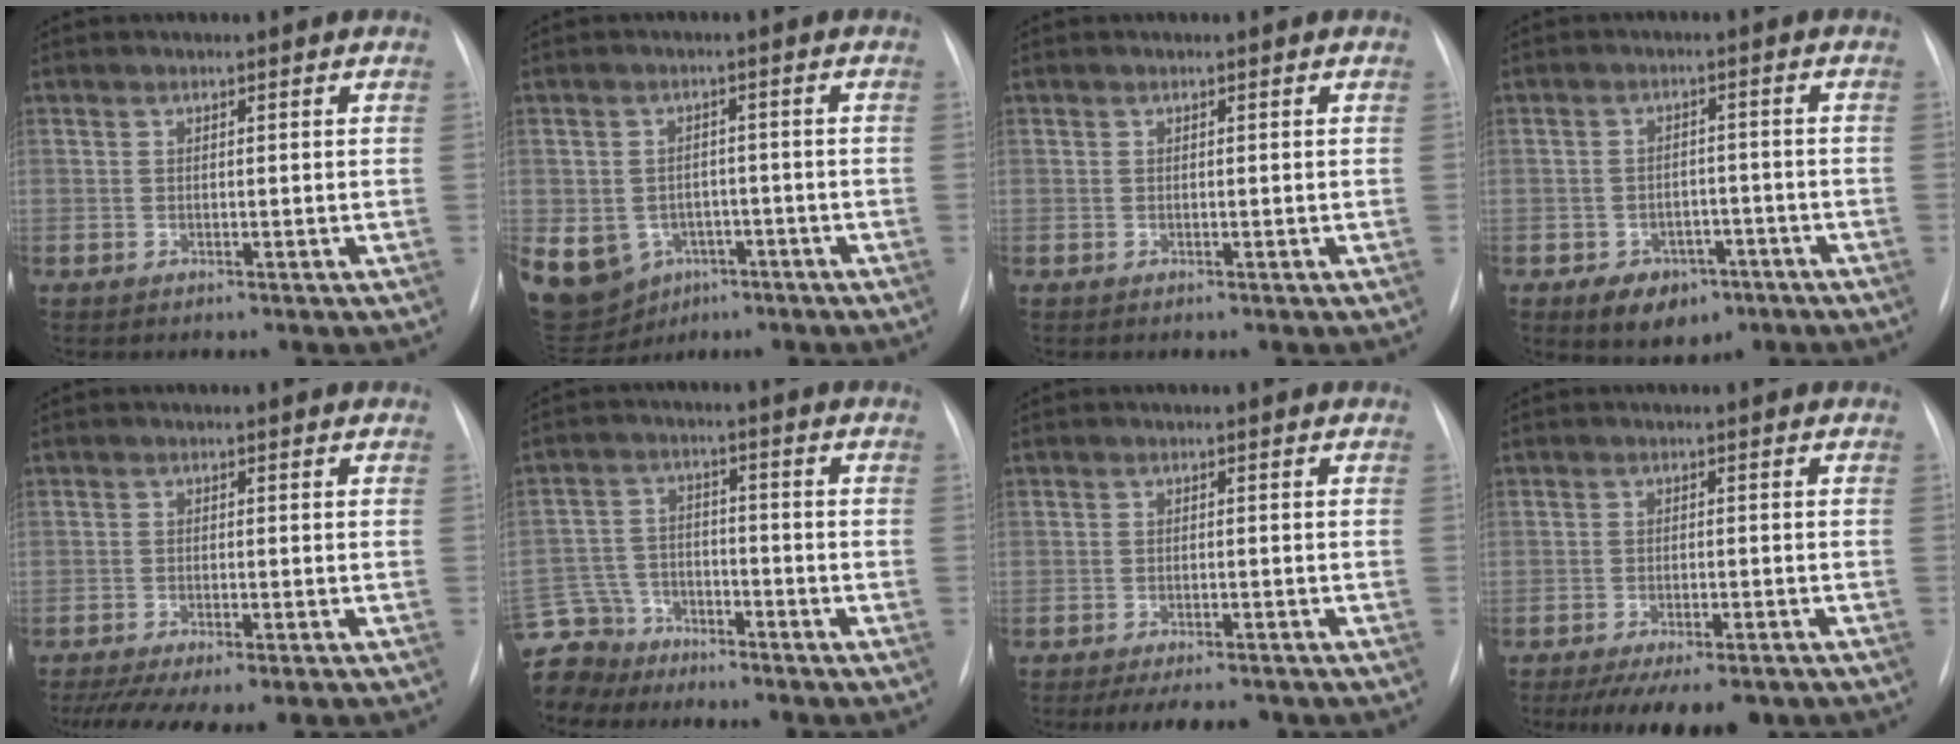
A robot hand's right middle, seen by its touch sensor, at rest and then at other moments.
{"total": 19.3, "force": [-7.8, 15.9, 7.7], "torque": [-0.225, 0.010, -0.095]}
{"total": 0.0}
{"total": 6.6, "force": [-3.8, 4.4, 3.2], "torque": [-0.047, 0.008, -0.047]}
{"total": 11.1, "force": [-8.6, 2.5, 6.5], "torque": [-0.105, -0.007, -0.125]}
{"total": 10.8, "force": [-9.3, 5.5, 0.9], "torque": [-0.046, 0.012, -0.172]}
{"total": 7.7, "force": [-6.4, 1.9, 3.7], "torque": [-0.043, -0.004, -0.086]}
{"total": 11.0, "force": [-8.3, 3.5, 6.3], "torque": [-0.084, -0.010, -0.115]}